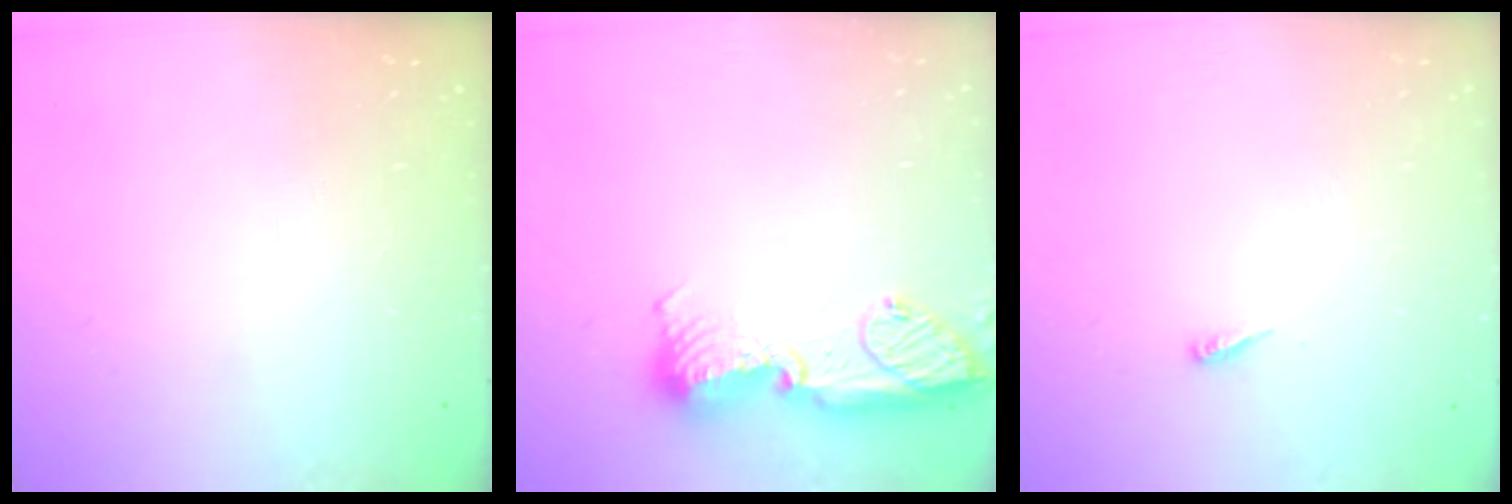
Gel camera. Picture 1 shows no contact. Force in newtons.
{"total": 14.9, "press": 13.8, "slide": 5.6}
{"total": 3.2, "press": 3.2, "slide": 0.2}